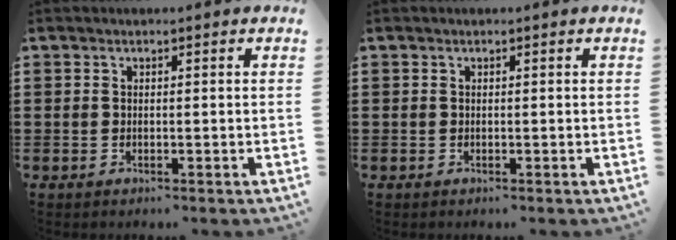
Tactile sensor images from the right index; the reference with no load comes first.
{"total": 0.0}